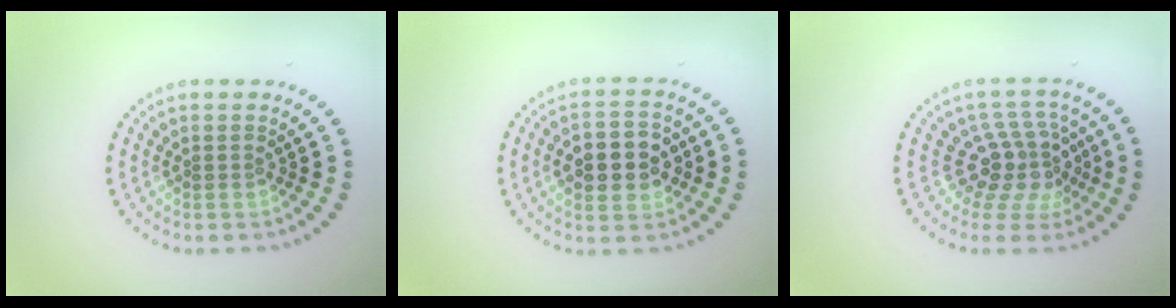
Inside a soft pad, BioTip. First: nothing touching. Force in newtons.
{"total": 5.1, "press": 5.1, "slide": 0.3}
{"total": 4.1, "press": 3.0, "slide": 2.8}